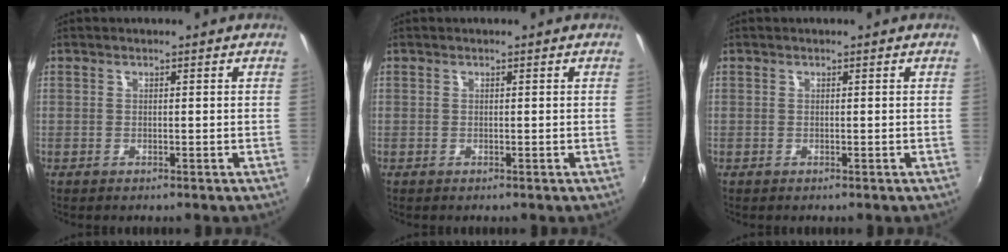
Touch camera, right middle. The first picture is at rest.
{"total": 0.0}
{"total": 0.0}